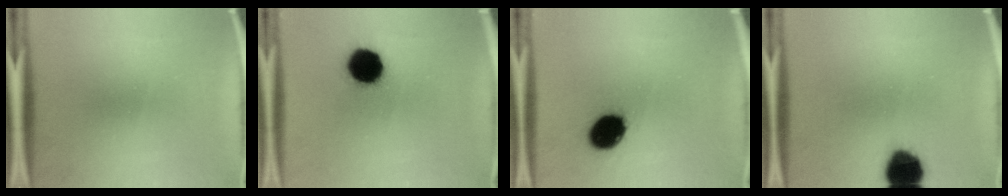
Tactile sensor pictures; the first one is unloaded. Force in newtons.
{"total": 12.6}
{"total": 11.5}
{"total": 11.1}